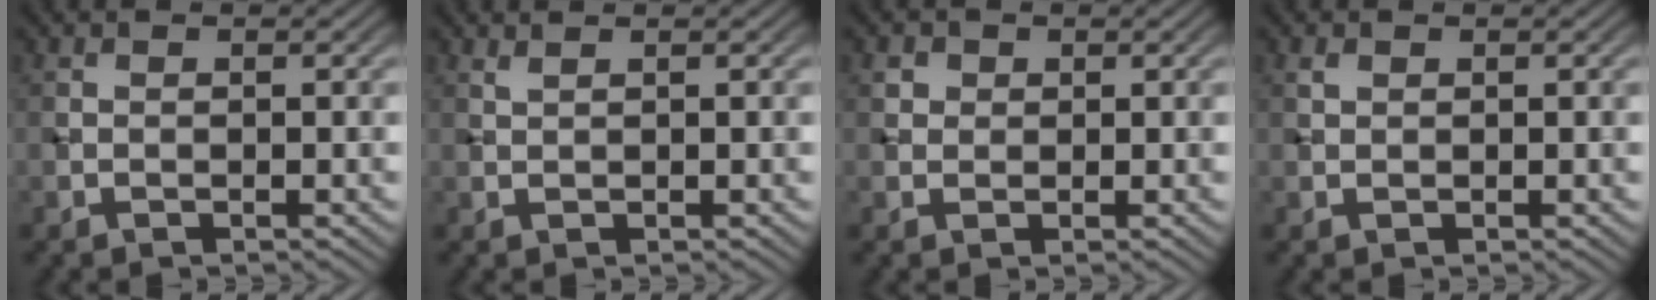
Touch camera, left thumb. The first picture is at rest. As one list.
[{"total": 0.8, "force": [0.7, 0.0, 0.4], "torque": [-0.012, 0.002, 0.011]}, {"total": 1.9, "force": [0.8, 1.6, 0.5], "torque": [-0.014, -0.008, 0.015]}, {"total": 0.7, "force": [0.4, 0.4, 0.4], "torque": [-0.011, 0.000, 0.009]}]